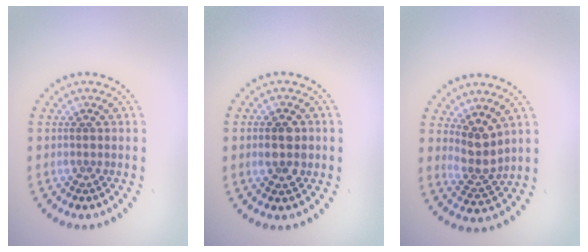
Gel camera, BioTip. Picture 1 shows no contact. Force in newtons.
{"total": 2.9, "press": 2.9, "slide": 0.1}
{"total": 3.0, "press": 2.4, "slide": 1.7}